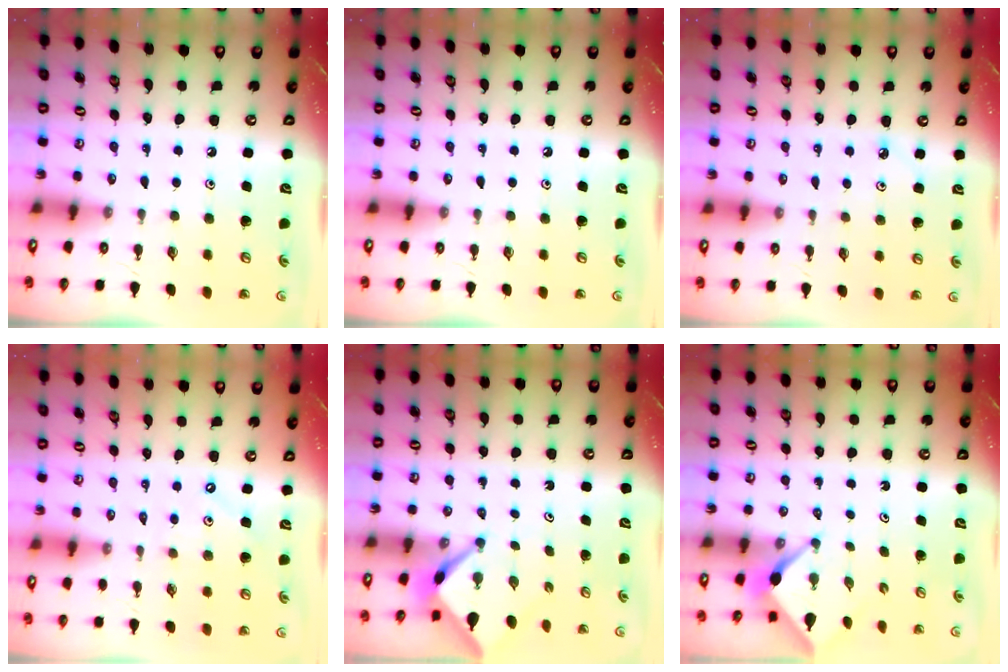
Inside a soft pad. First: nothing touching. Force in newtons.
{"total": 0.0}
{"total": 2.3, "press": 2.3, "slide": 0.2}
{"total": 3.6, "press": 3.6, "slide": 0.5}
{"total": 2.8, "press": 2.8, "slide": 0.3}
{"total": 2.4, "press": 2.4, "slide": 0.4}